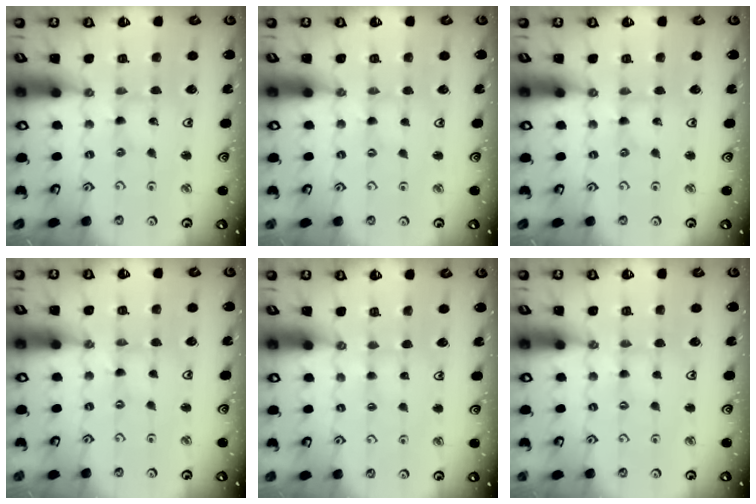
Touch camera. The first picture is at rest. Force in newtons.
{"total": 0.6, "press": 0.5, "slide": 0.1}
{"total": 0.0}
{"total": 0.0}
{"total": 1.0, "press": 1.0, "slide": 0.3}
{"total": 2.1, "press": 2.1, "slide": 0.3}